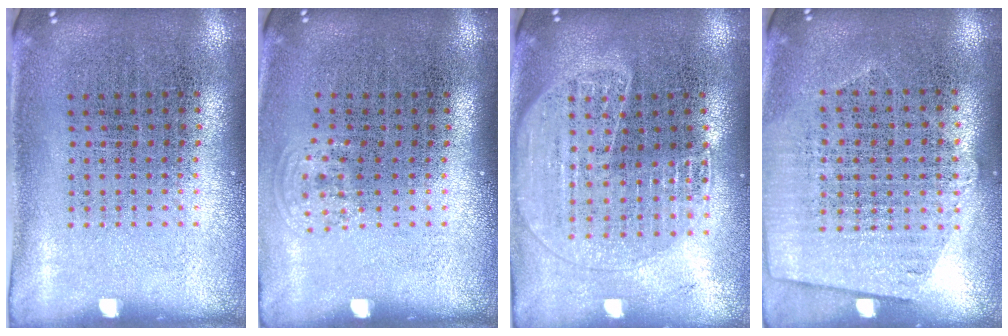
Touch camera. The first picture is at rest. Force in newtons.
{"total": 0.8, "press": 0.6, "slide": 0.5}
{"total": 1.8, "press": 1.7, "slide": 0.7}
{"total": 1.2, "press": 1.1, "slide": 0.6}